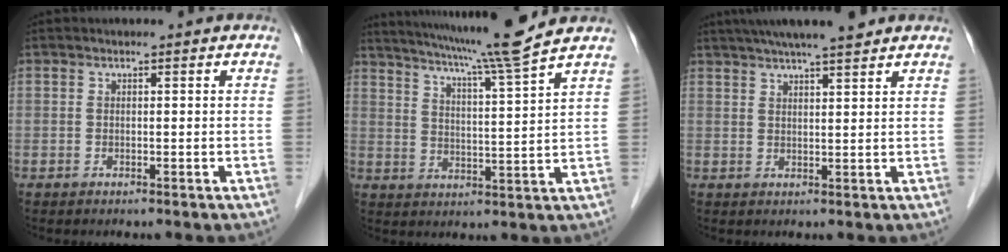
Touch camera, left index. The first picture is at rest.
{"total": 13.1, "force": [11.2, -2.5, 6.3], "torque": [-0.114, -0.020, 0.166]}
{"total": 10.3, "force": [8.6, 0.6, 5.6], "torque": [-0.089, 0.026, 0.120]}